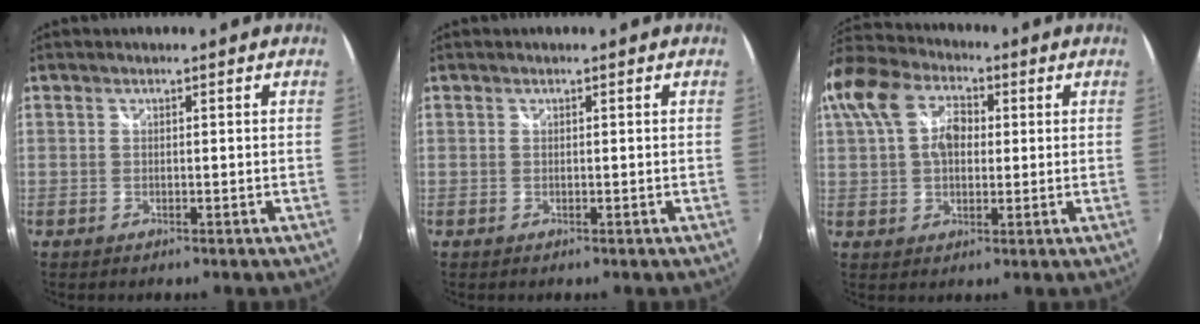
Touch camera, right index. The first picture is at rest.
{"total": 0.0}
{"total": 14.6, "force": [3.2, 10.2, 10.0], "torque": [-0.216, 0.038, 0.052]}